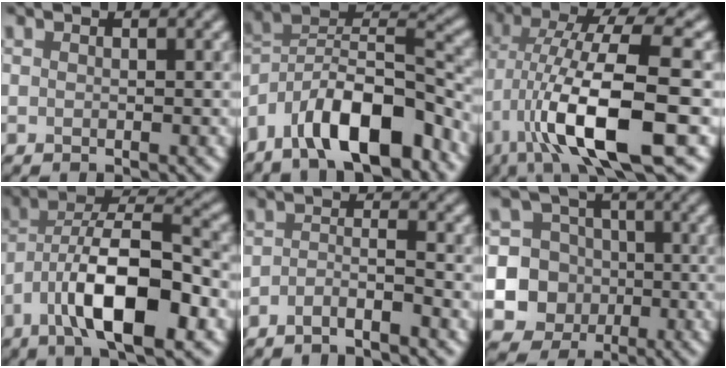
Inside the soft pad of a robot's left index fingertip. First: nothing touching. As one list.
[{"total": 10.9, "force": [-6.7, 4.0, 7.6], "torque": [-0.107, 0.015, -0.132]}, {"total": 11.7, "force": [-2.9, 3.0, 11.0], "torque": [-0.197, 0.007, -0.051]}, {"total": 10.6, "force": [-4.3, 3.4, 9.0], "torque": [-0.151, 0.018, -0.079]}, {"total": 2.0, "force": [-1.5, 0.3, 1.2], "torque": [-0.023, 0.000, -0.034]}, {"total": 11.5, "force": [-2.4, 11.0, 2.6], "torque": [-0.073, -0.003, -0.055]}]